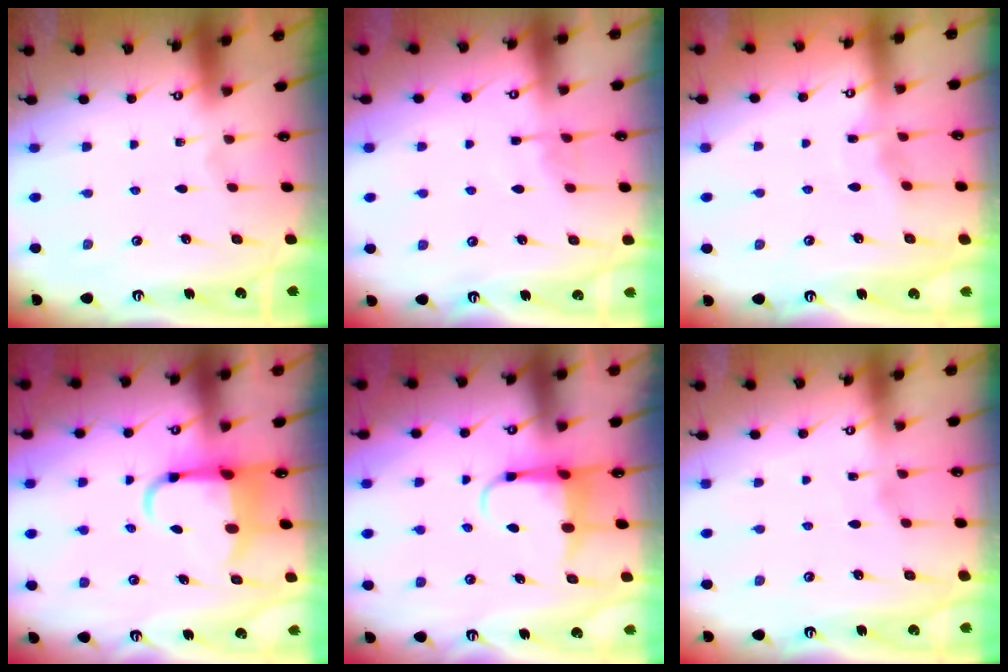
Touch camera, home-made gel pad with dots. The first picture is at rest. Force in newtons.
{"total": 3.6, "press": 3.6, "slide": 0.6}
{"total": 3.6, "press": 3.6, "slide": 0.2}
{"total": 5.6, "press": 5.4, "slide": 1.6}
{"total": 5.1, "press": 5.0, "slide": 0.9}
{"total": 1.8, "press": 1.8, "slide": 0.3}